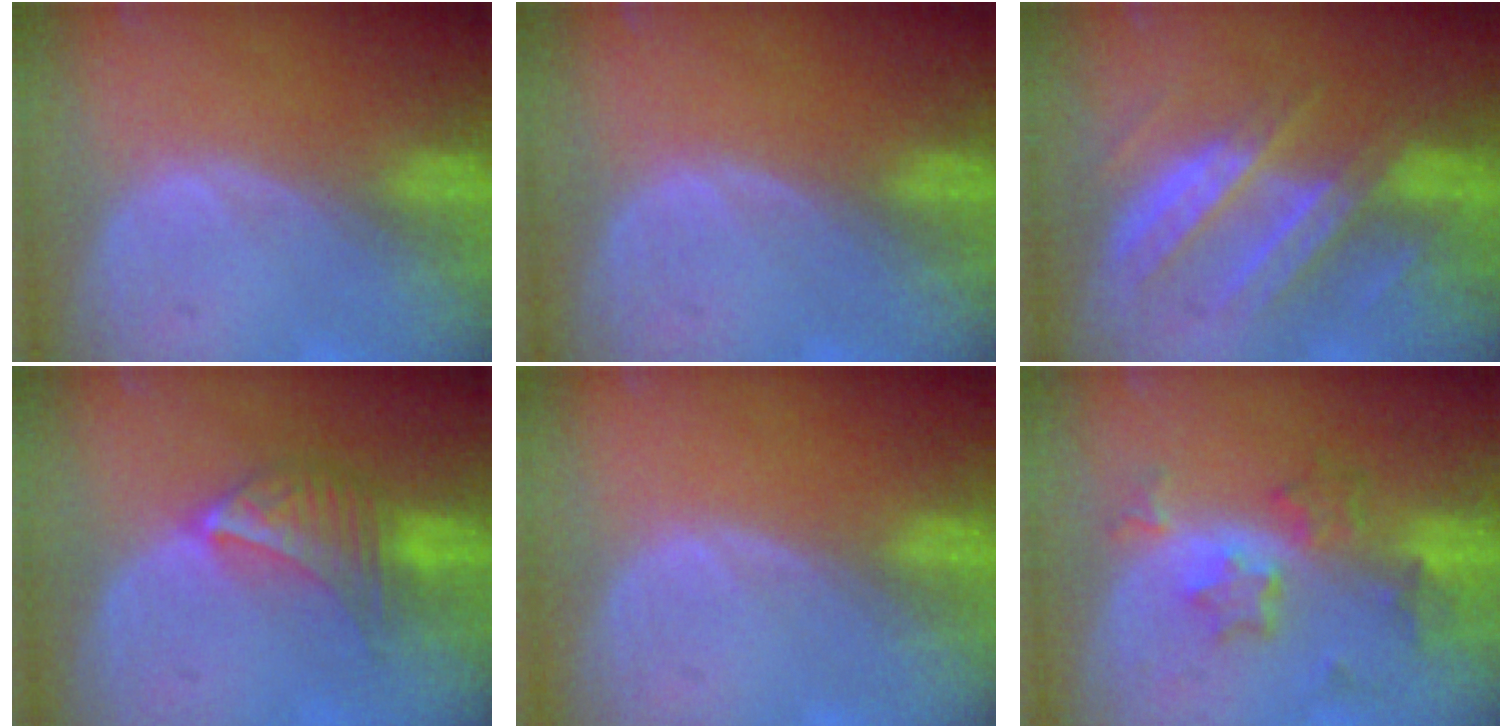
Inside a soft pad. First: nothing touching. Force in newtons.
{"total": 0.0}
{"total": 8.1, "press": 8.1, "slide": 0.4}
{"total": 7.1, "press": 6.3, "slide": 3.3}
{"total": 0.0}
{"total": 7.3, "press": 6.5, "slide": 3.5}